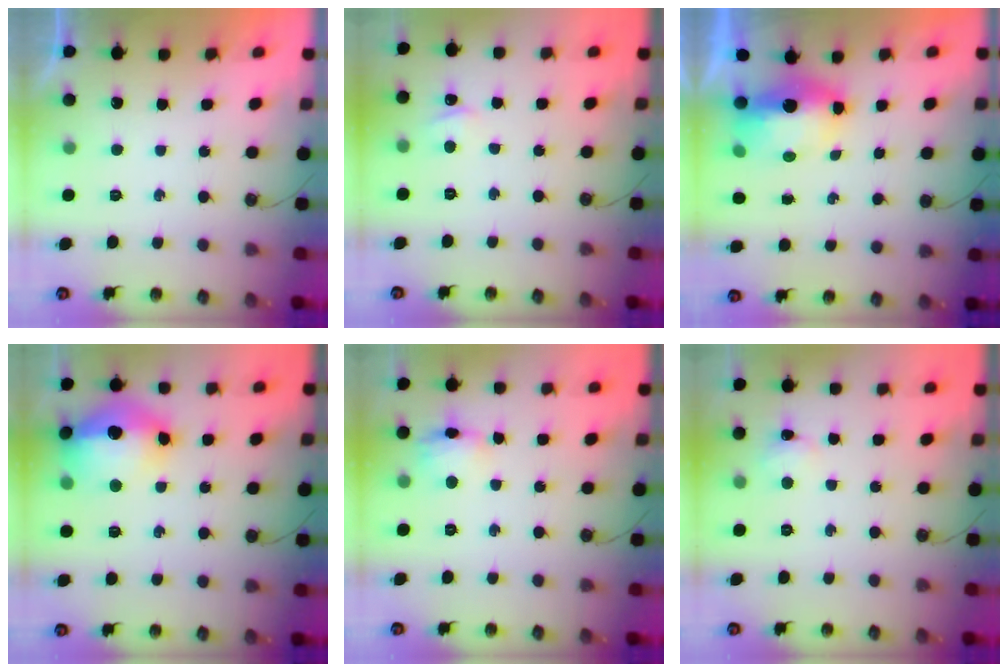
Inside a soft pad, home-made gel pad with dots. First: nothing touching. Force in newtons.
{"total": 1.6, "press": 1.5, "slide": 0.2}
{"total": 9.0, "press": 8.1, "slide": 3.9}
{"total": 17.5, "press": 17.4, "slide": 1.7}
{"total": 7.1, "press": 7.0, "slide": 1.1}
{"total": 1.7, "press": 1.6, "slide": 0.4}